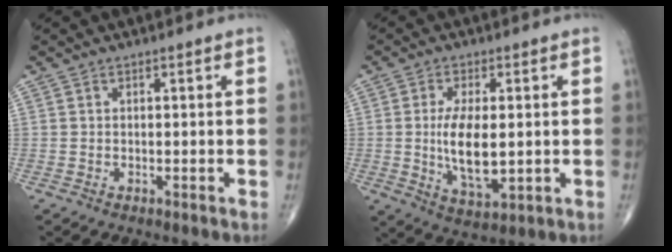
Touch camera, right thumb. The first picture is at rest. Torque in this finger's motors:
{"motor_torque": [1.19, 3.82, 1.28, 0.27, 0.35]}